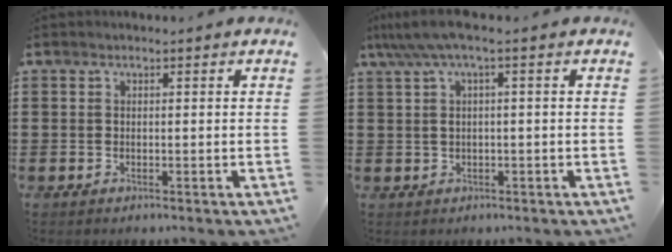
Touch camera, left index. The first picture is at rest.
{"total": 4.0, "force": [0.5, 0.6, 3.9], "torque": [-0.081, 0.000, 0.005]}